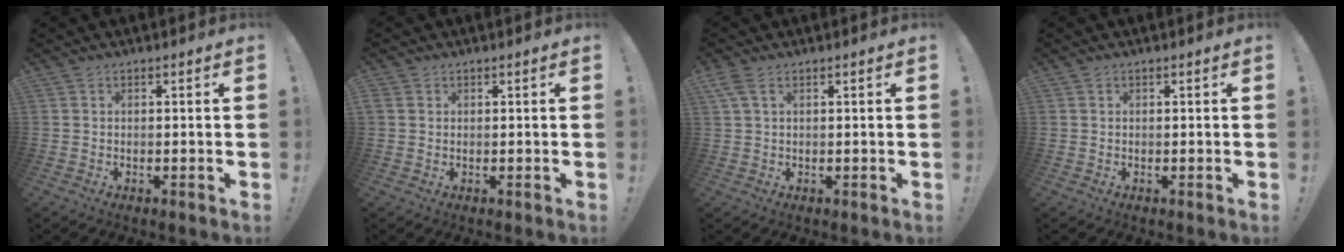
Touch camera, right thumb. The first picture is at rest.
{"total": 1.0, "force": [0.6, 0.8, 0.2], "torque": [-0.012, 0.005, 0.013]}
{"total": 3.5, "force": [1.7, 1.6, 2.7], "torque": [-0.058, 0.001, 0.032]}
{"total": 0.0}